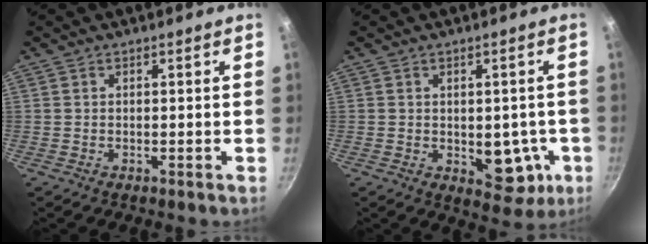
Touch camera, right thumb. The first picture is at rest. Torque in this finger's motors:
{"motor_torque": [0.92, 0.82, 0.98, -0.38, 0.12]}